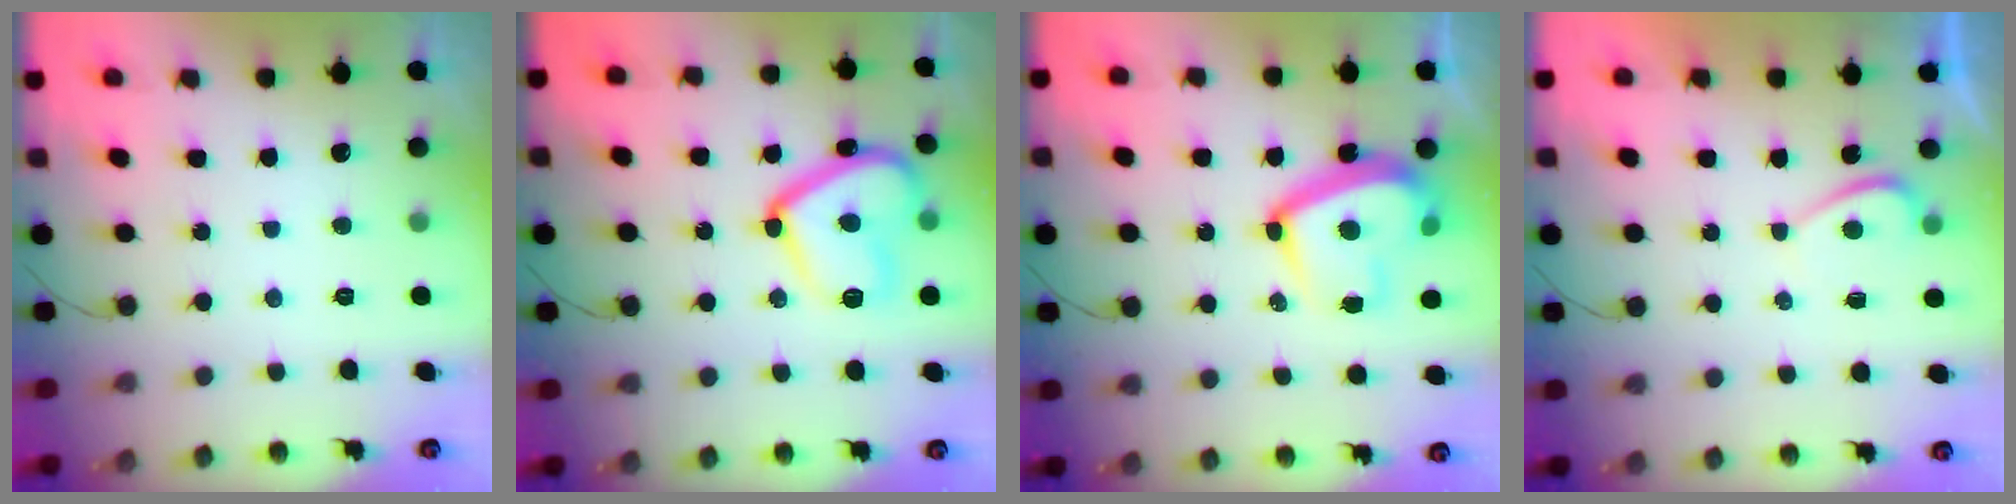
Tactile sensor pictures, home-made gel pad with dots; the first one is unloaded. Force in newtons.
{"total": 16.9, "press": 16.8, "slide": 1.5}
{"total": 16.4, "press": 16.3, "slide": 1.2}
{"total": 0.7, "press": 0.5, "slide": 0.5}